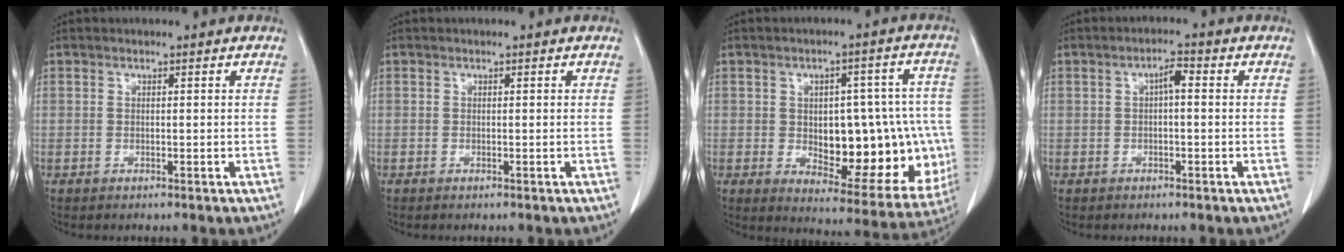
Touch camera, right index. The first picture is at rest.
{"total": 0.0}
{"total": 19.5, "force": [-2.1, 9.1, 17.1], "torque": [-0.185, 0.025, 0.006]}
{"total": 2.4, "force": [0.2, 0.7, 2.3], "torque": [-0.038, 0.008, 0.003]}